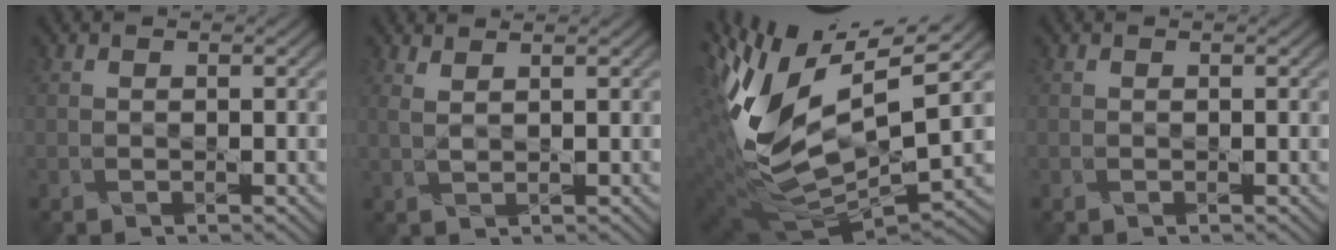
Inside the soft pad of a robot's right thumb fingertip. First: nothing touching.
{"total": 2.5, "force": [1.9, 0.7, 1.5], "torque": [-0.018, -0.002, 0.029]}
{"total": 16.2, "force": [3.4, 6.9, 14.3], "torque": [-0.297, -0.013, 0.073]}
{"total": 0.0}